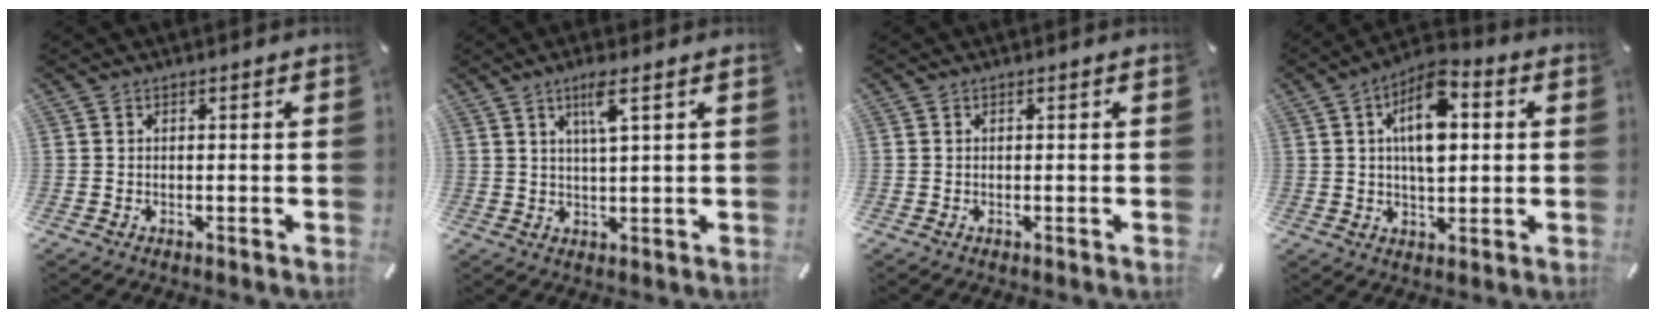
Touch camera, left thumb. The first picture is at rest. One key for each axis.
{"total": 5.6, "fx": 2.7, "fy": 0.6, "fz": 4.9, "tx": -0.095, "ty": -0.001, "tz": 0.041}
{"total": 0.0}
{"total": 11.5, "fx": 2.9, "fy": 6.0, "fz": 9.3, "tx": -0.152, "ty": -0.006, "tz": 0.044}